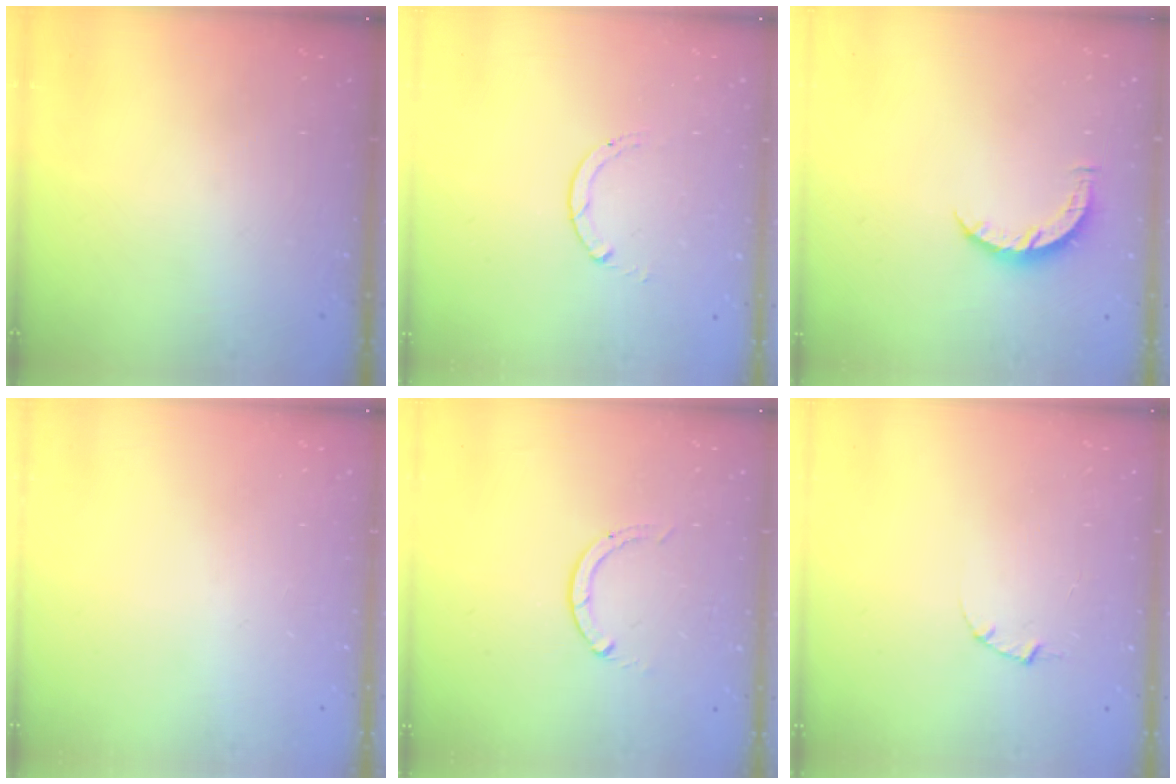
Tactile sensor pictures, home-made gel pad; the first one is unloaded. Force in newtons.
{"total": 0.8, "press": 0.7, "slide": 0.1}
{"total": 5.2, "press": 5.2, "slide": 0.5}
{"total": 0.0}
{"total": 0.0}
{"total": 1.0, "press": 1.0, "slide": 0.3}